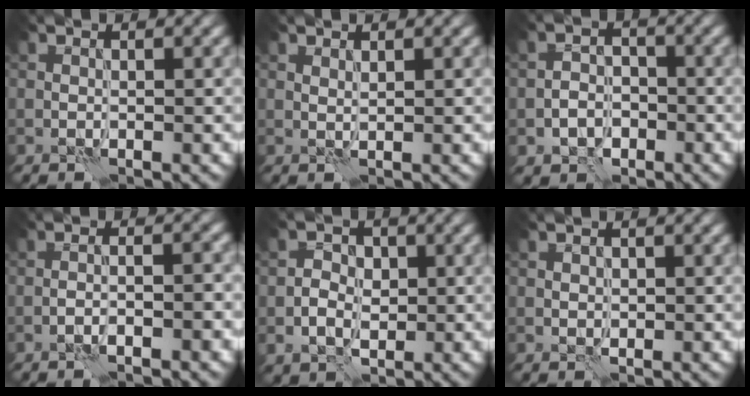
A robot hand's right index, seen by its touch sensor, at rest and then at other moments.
{"total": 0.7, "force": [0.6, 0.0, 0.3], "torque": [-0.010, 0.000, 0.012]}
{"total": 3.2, "force": [-1.5, 2.5, 1.3], "torque": [-0.015, 0.001, -0.029]}
{"total": 2.5, "force": [-1.5, 0.3, 2.0], "torque": [-0.031, 0.013, -0.031]}
{"total": 3.0, "force": [-0.5, 2.6, 1.5], "torque": [-0.018, 0.001, -0.012]}
{"total": 0.8, "force": [0.2, 0.7, 0.3], "torque": [-0.005, -0.001, 0.004]}